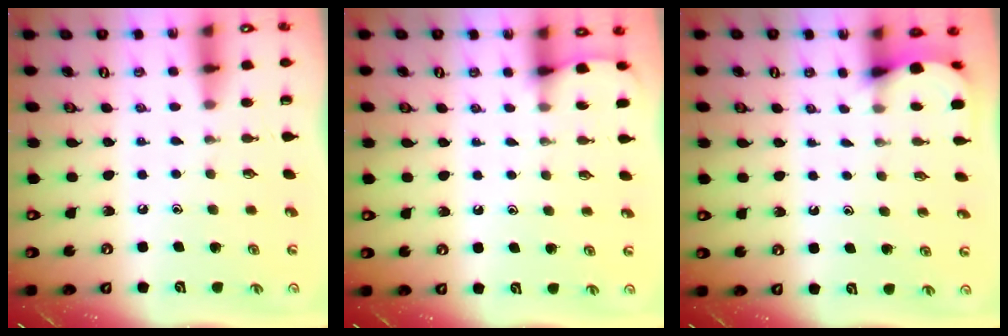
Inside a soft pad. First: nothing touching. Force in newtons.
{"total": 2.6, "press": 2.6, "slide": 0.3}
{"total": 2.9, "press": 2.9, "slide": 0.3}